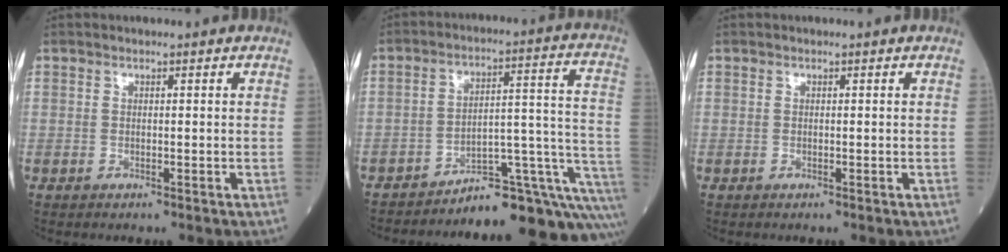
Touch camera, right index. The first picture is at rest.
{"total": 16.7, "force": [-15.2, 1.5, 6.6], "torque": [-0.016, 0.059, -0.208]}
{"total": 0.0}